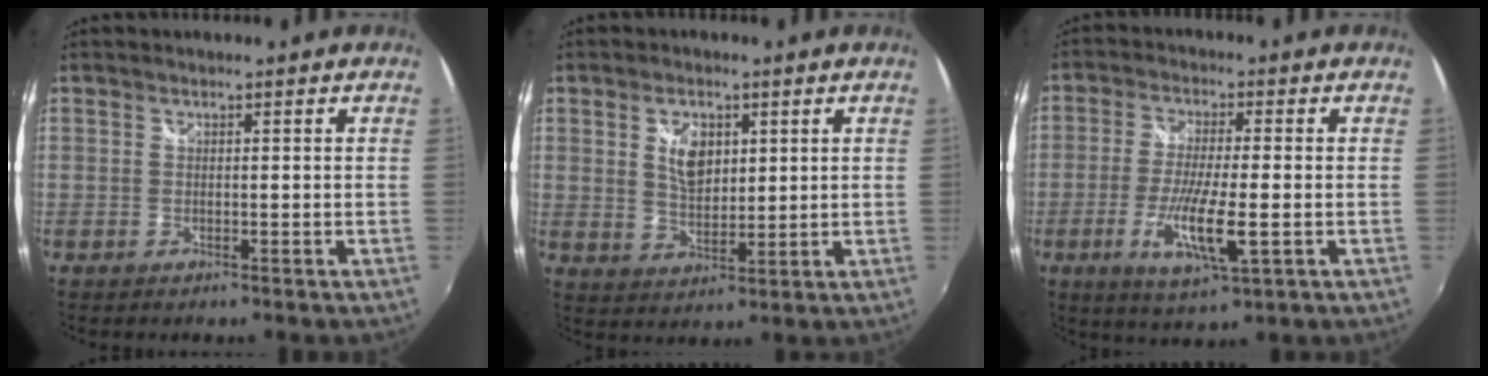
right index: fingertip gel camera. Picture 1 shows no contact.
{"total": 6.2, "force": [2.0, 3.6, 4.6], "torque": [-0.079, 0.003, 0.039]}
{"total": 10.3, "force": [-3.1, 1.6, 9.7], "torque": [-0.190, -0.019, -0.056]}